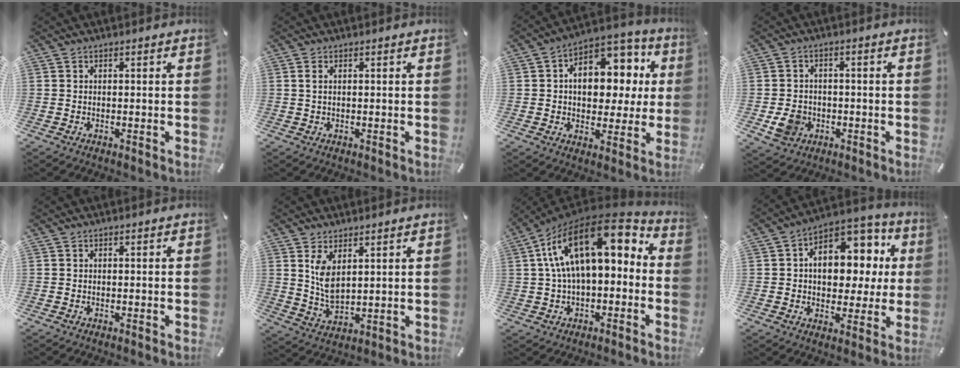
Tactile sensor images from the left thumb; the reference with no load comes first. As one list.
[{"total": 1.3, "force": [0.4, 0.4, 1.2], "torque": [-0.024, 0.002, 0.005]}, {"total": 13.3, "force": [2.1, 9.5, 9.0], "torque": [-0.127, -0.011, 0.039]}, {"total": 6.4, "force": [-1.7, 5.6, 2.6], "torque": [-0.048, 0.004, -0.030]}, {"total": 0.0}, {"total": 6.7, "force": [3.3, 3.1, 4.9], "torque": [-0.115, -0.016, 0.059]}, {"total": 20.0, "force": [6.3, 10.3, 16.0], "torque": [-0.295, -0.033, 0.099]}, {"total": 13.5, "force": [2.1, 9.6, 9.2], "torque": [-0.129, -0.012, 0.039]}]